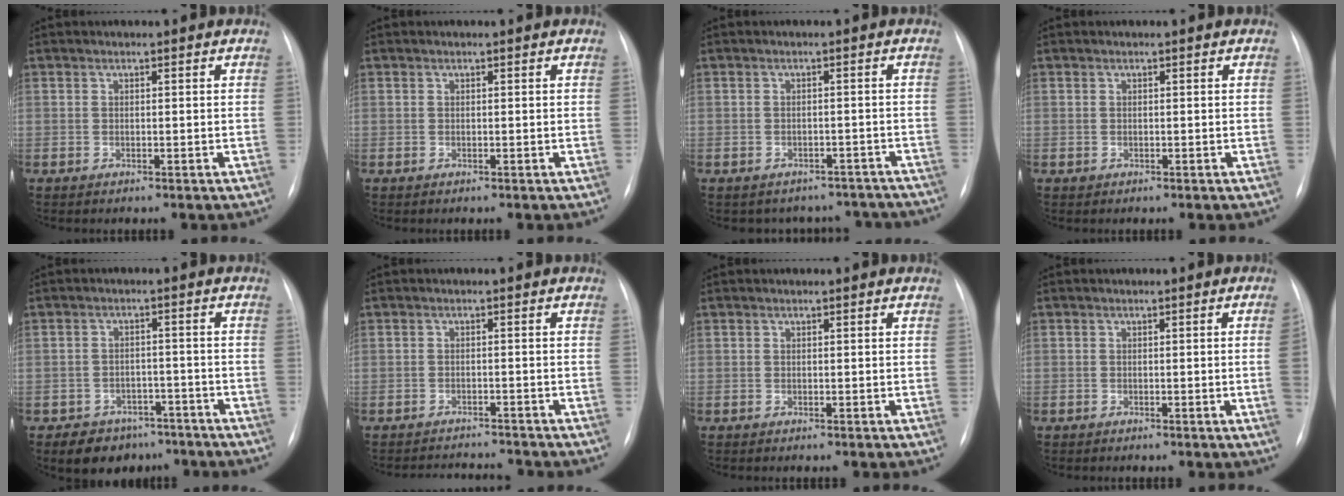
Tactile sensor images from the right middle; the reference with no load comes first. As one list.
[{"total": 0.0}, {"total": 10.0, "force": [-8.9, 4.6, 0.7], "torque": [0.002, 0.029, -0.088]}, {"total": 0.0}, {"total": 6.9, "force": [-5.1, 4.5, 1.2], "torque": [-0.010, 0.014, -0.071]}, {"total": 5.4, "force": [-5.3, 0.4, 0.4], "torque": [-0.005, -0.001, -0.077]}, {"total": 0.0}, {"total": 1.9, "force": [-0.4, -0.5, 1.8], "torque": [-0.024, 0.000, -0.006]}]